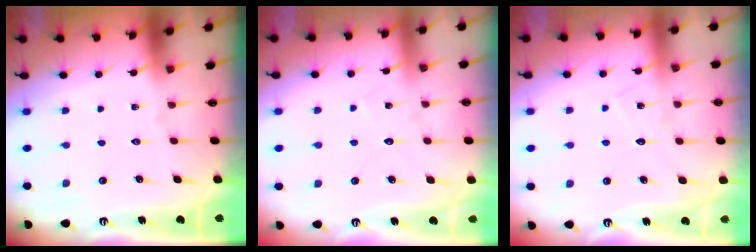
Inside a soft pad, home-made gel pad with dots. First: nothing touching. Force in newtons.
{"total": 6.0, "press": 5.9, "slide": 0.5}
{"total": 6.6, "press": 6.6, "slide": 0.4}